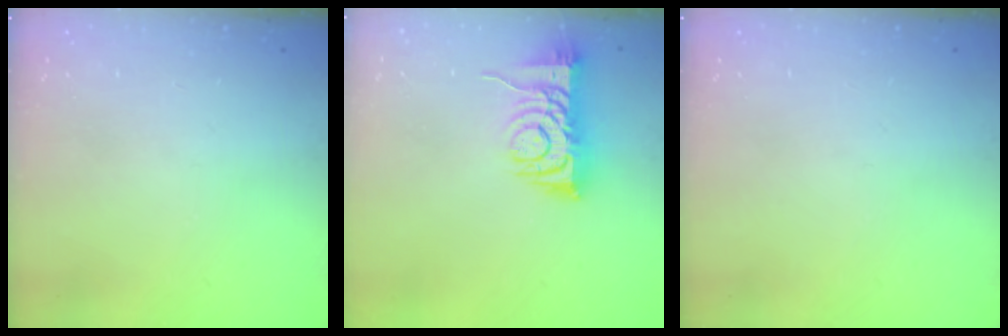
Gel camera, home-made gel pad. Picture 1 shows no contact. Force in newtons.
{"total": 7.6, "press": 7.5, "slide": 1.2}
{"total": 0.0}